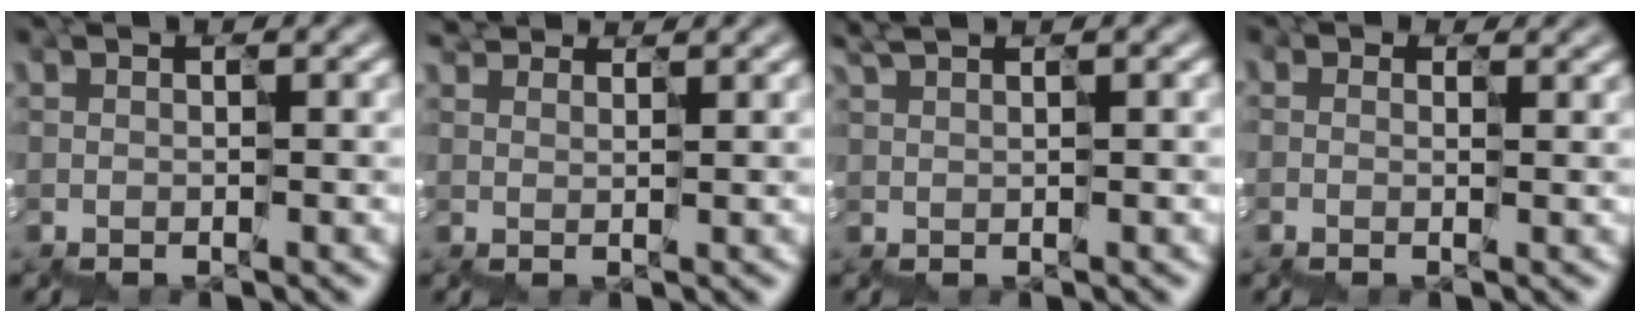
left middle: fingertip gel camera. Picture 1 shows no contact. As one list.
[{"total": 2.4, "force": [2.4, 0.4, -0.1], "torque": [-0.006, 0.021, 0.040]}, {"total": 1.8, "force": [1.2, 0.4, 1.2], "torque": [-0.024, 0.009, 0.024]}, {"total": 1.1, "force": [0.2, 0.8, 0.7], "torque": [-0.009, 0.006, 0.003]}]